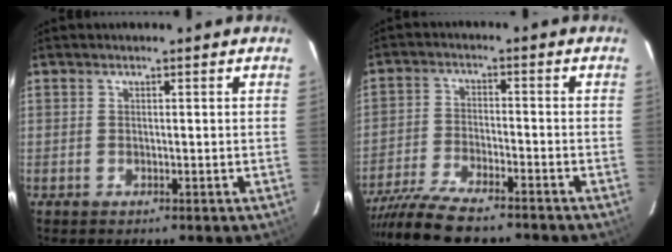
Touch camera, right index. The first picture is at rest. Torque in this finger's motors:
{"motor_torque": [1.17, -0.97, 0.21, 0.02]}